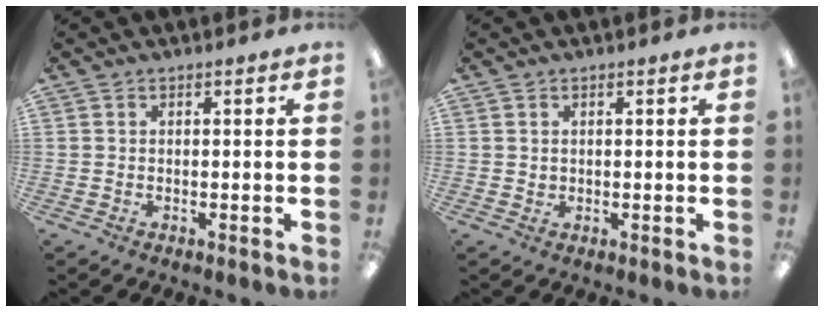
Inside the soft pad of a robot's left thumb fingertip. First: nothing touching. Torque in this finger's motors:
{"motor_torque": [-0.40, 0.36, -0.19, 0.10, -0.01]}